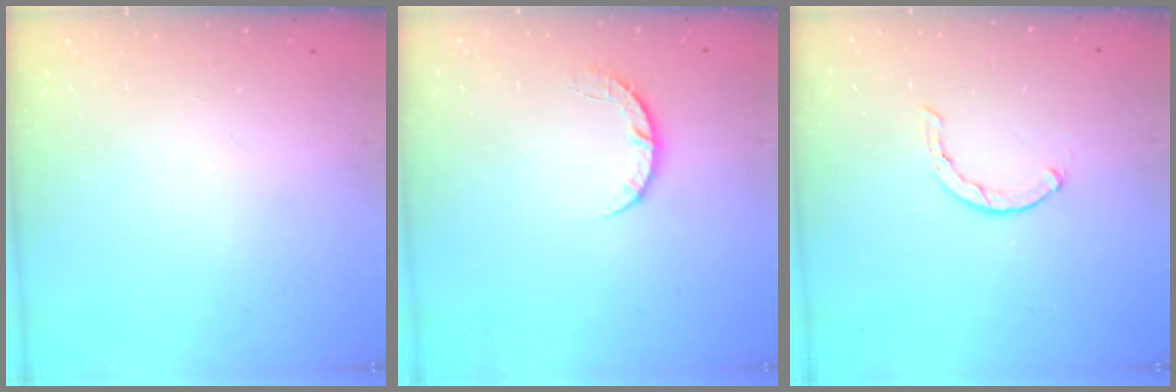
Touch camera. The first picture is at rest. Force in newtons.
{"total": 5.1, "press": 5.1, "slide": 0.7}
{"total": 0.5, "press": 0.5, "slide": 0.2}